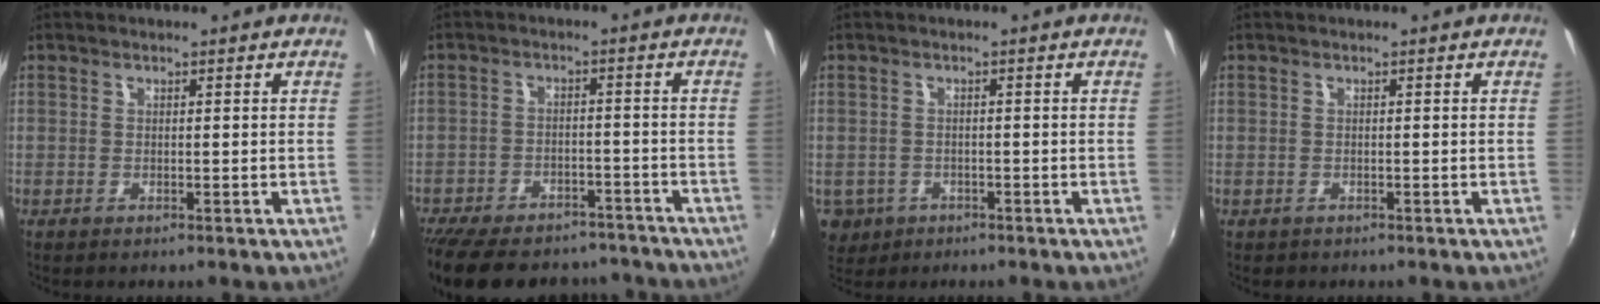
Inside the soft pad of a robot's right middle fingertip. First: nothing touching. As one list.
[{"total": 20.2, "force": [-16.5, 8.5, 7.8], "torque": [-0.182, 0.006, -0.225]}, {"total": 6.4, "force": [-2.3, 5.5, 2.4], "torque": [-0.063, -0.010, -0.030]}, {"total": 0.6, "force": [-0.3, 0.5, 0.0], "torque": [-0.002, -0.003, -0.004]}]